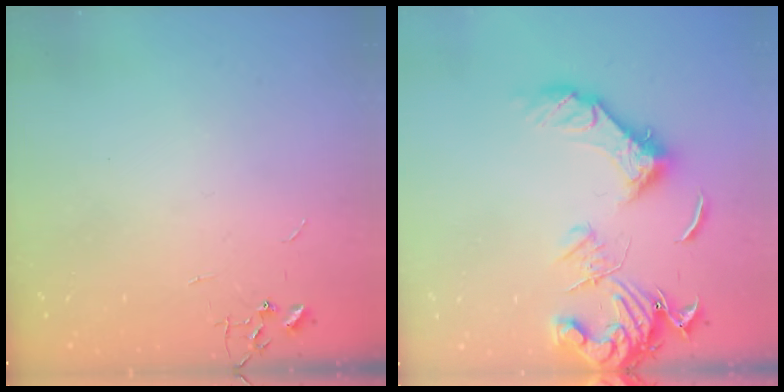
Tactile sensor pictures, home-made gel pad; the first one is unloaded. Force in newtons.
{"total": 17.6, "press": 17.5, "slide": 2.0}